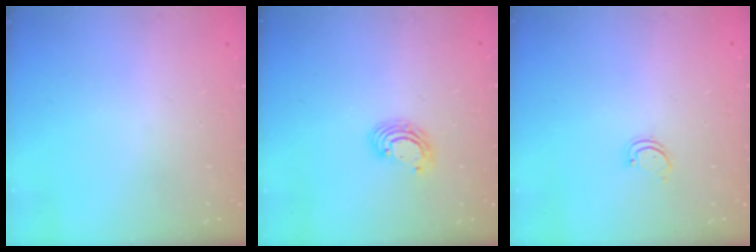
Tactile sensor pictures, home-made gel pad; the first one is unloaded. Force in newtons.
{"total": 4.2, "press": 4.2, "slide": 0.2}
{"total": 1.7, "press": 1.7, "slide": 0.3}